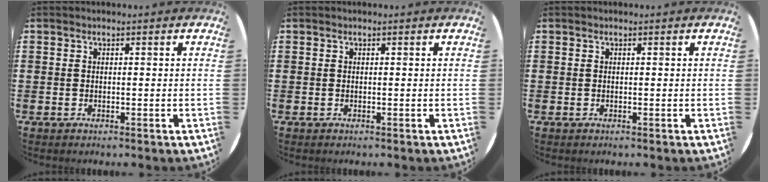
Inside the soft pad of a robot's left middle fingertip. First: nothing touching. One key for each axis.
{"total": 0.0}
{"total": 0.0}